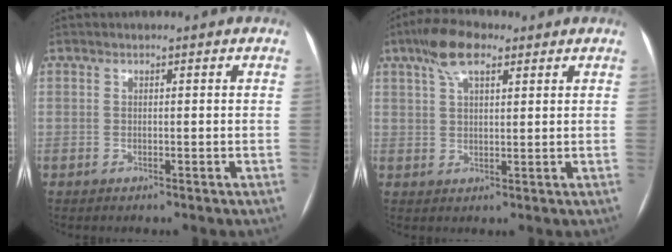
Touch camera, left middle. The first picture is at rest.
{"total": 6.8, "force": [4.0, 2.4, 4.9], "torque": [-0.098, 0.022, 0.071]}